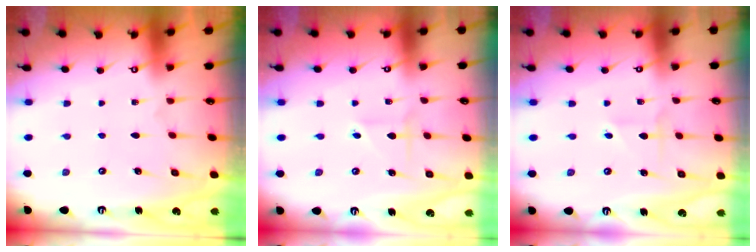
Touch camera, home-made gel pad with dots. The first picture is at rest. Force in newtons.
{"total": 1.8, "press": 1.7, "slide": 0.7}
{"total": 1.7, "press": 1.7, "slide": 0.2}